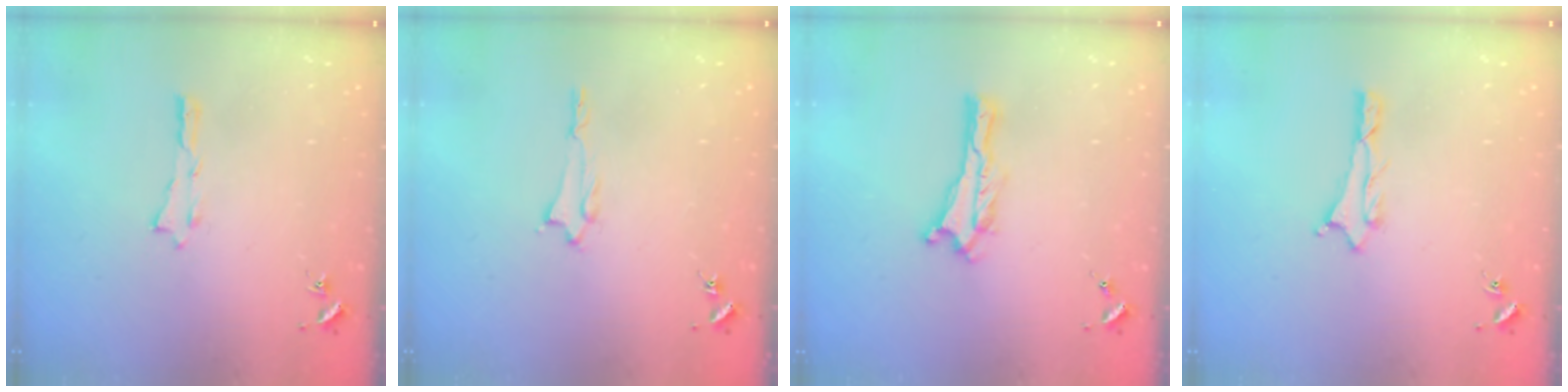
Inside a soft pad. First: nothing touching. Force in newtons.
{"total": 1.2, "press": 1.2, "slide": 0.1}
{"total": 0.0}
{"total": 0.9, "press": 0.8, "slide": 0.1}